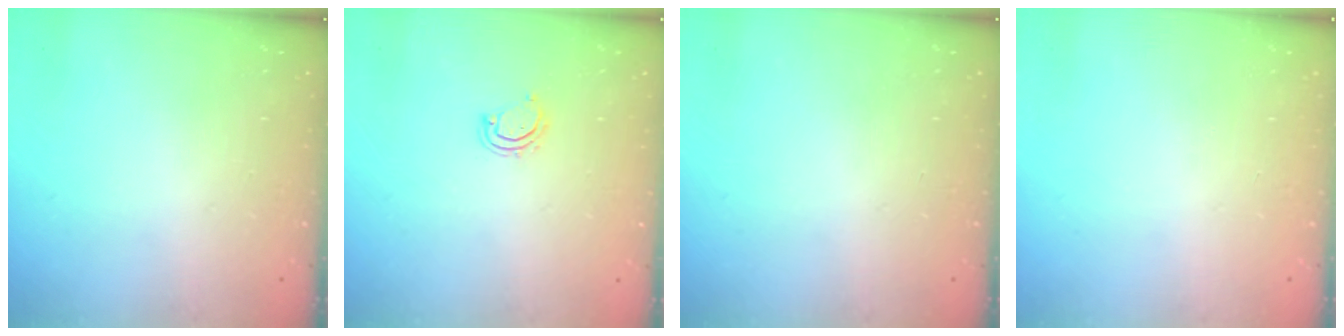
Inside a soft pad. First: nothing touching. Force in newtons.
{"total": 4.9, "press": 4.9, "slide": 0.3}
{"total": 0.0}
{"total": 0.0}